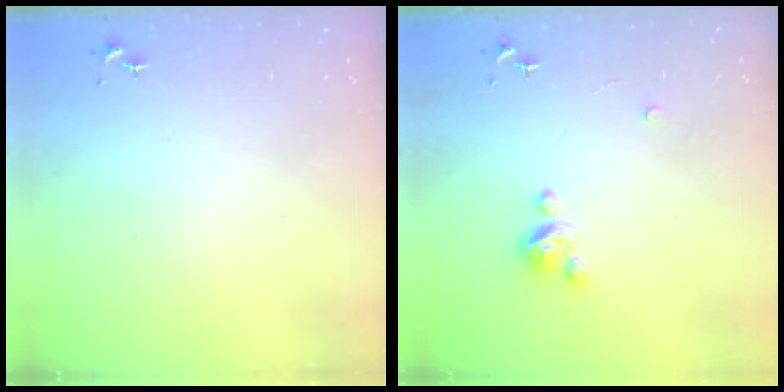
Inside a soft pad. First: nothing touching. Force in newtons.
{"total": 5.8, "press": 5.7, "slide": 0.4}